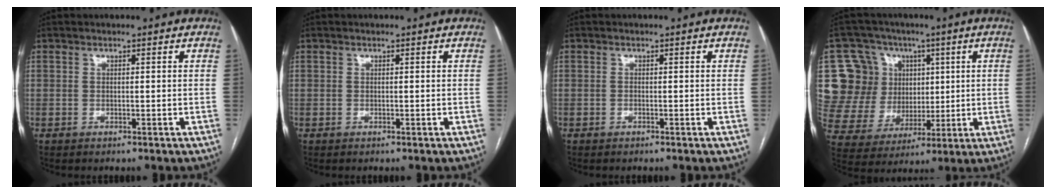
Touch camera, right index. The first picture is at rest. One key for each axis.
{"total": 0.0}
{"total": 0.0}
{"total": 16.1, "fx": 4.7, "fy": 14.2, "fz": 6.0, "tx": -0.127, "ty": 0.065, "tz": 0.109}